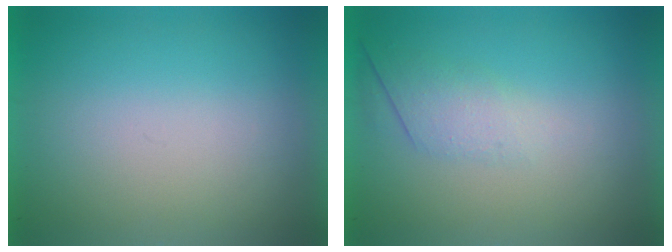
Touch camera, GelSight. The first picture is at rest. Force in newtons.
{"total": 2.6}